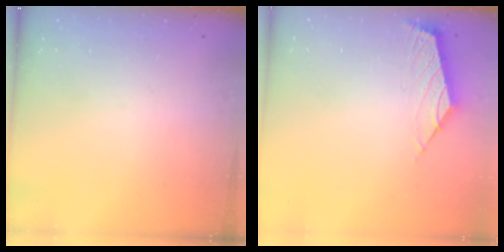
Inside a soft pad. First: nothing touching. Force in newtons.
{"total": 2.6, "press": 2.5, "slide": 0.6}